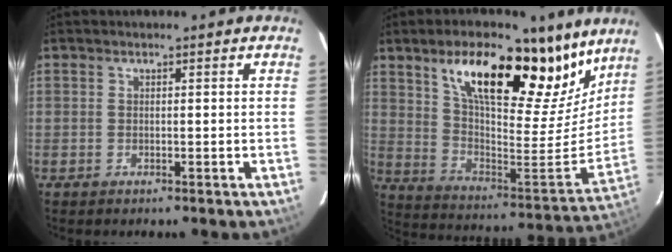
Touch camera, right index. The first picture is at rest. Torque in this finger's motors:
{"motor_torque": [0.72, 0.63, 1.05, 0.21]}